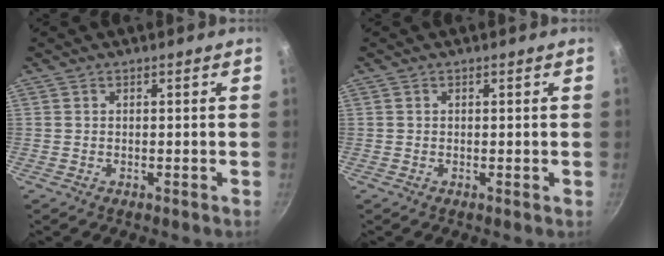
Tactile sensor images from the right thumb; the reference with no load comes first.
{"total": 0.0}